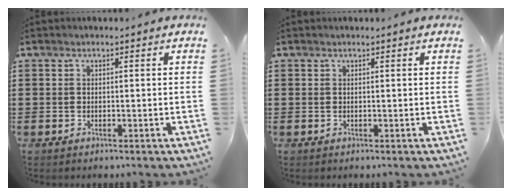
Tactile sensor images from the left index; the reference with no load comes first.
{"total": 0.0}